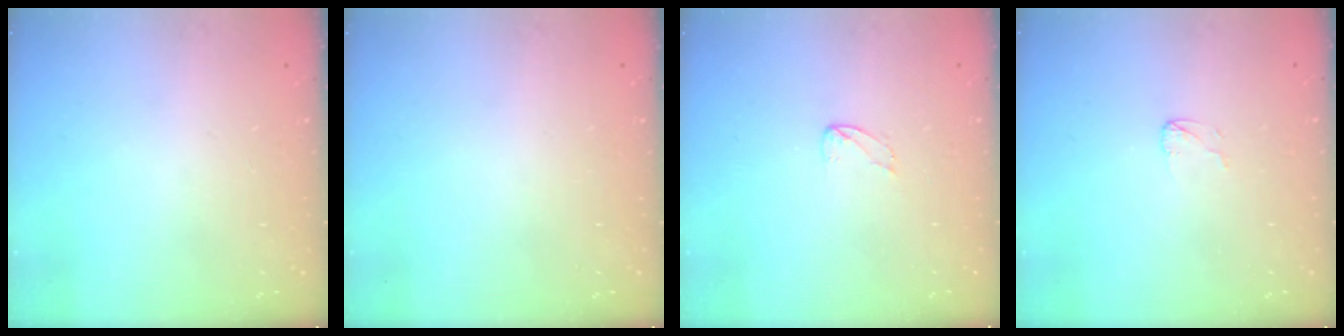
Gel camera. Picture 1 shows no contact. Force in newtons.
{"total": 0.0}
{"total": 3.0, "press": 3.0, "slide": 0.2}
{"total": 2.6, "press": 2.6, "slide": 0.2}